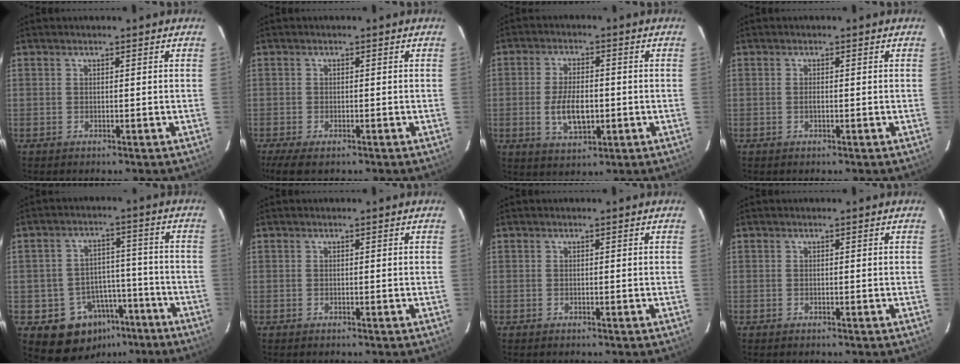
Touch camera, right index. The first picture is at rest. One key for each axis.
{"total": 5.5, "fx": -3.8, "fy": 2.0, "fz": 3.3, "tx": -0.078, "ty": -0.023, "tz": -0.067}
{"total": 7.9, "fx": -1.5, "fy": 3.9, "fz": 6.7, "tx": -0.132, "ty": -0.006, "tz": -0.020}
{"total": 0.6, "fx": -0.2, "fy": 0.3, "fz": 0.5, "tx": -0.011, "ty": -0.001, "tz": -0.004}
{"total": 11.6, "fx": -6.5, "fy": 8.9, "fz": 3.5, "tx": -0.073, "ty": 0.037, "tz": -0.068}
{"total": 0.0}
{"total": 0.0}
{"total": 0.0}